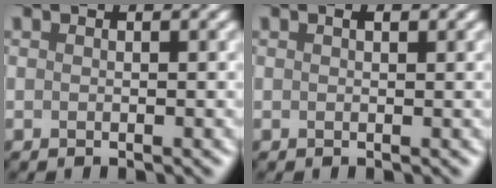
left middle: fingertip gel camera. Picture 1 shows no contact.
{"total": 0.7, "force": [0.4, 0.3, 0.6], "torque": [-0.009, 0.001, 0.006]}